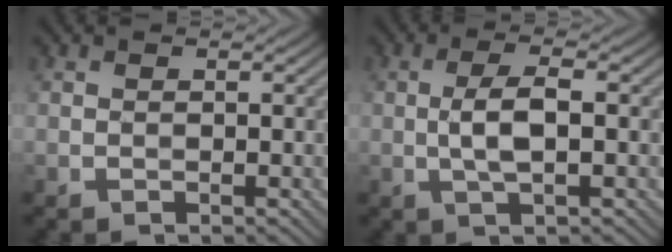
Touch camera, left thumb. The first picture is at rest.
{"total": 4.3, "force": [-0.3, 1.2, 4.1], "torque": [-0.086, 0.005, -0.009]}